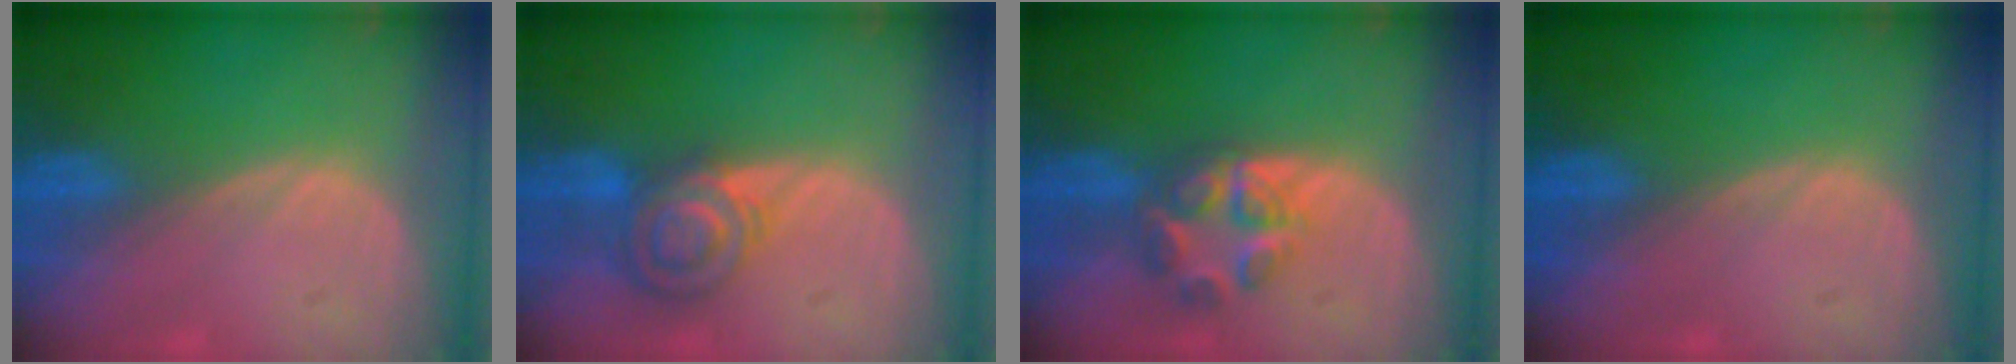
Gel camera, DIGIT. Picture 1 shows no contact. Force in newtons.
{"total": 7.1, "press": 6.2, "slide": 3.5}
{"total": 6.4, "press": 5.6, "slide": 3.1}
{"total": 0.0}